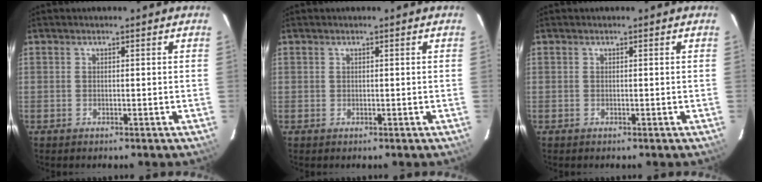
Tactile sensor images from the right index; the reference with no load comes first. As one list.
[{"total": 0.0}, {"total": 0.0}]